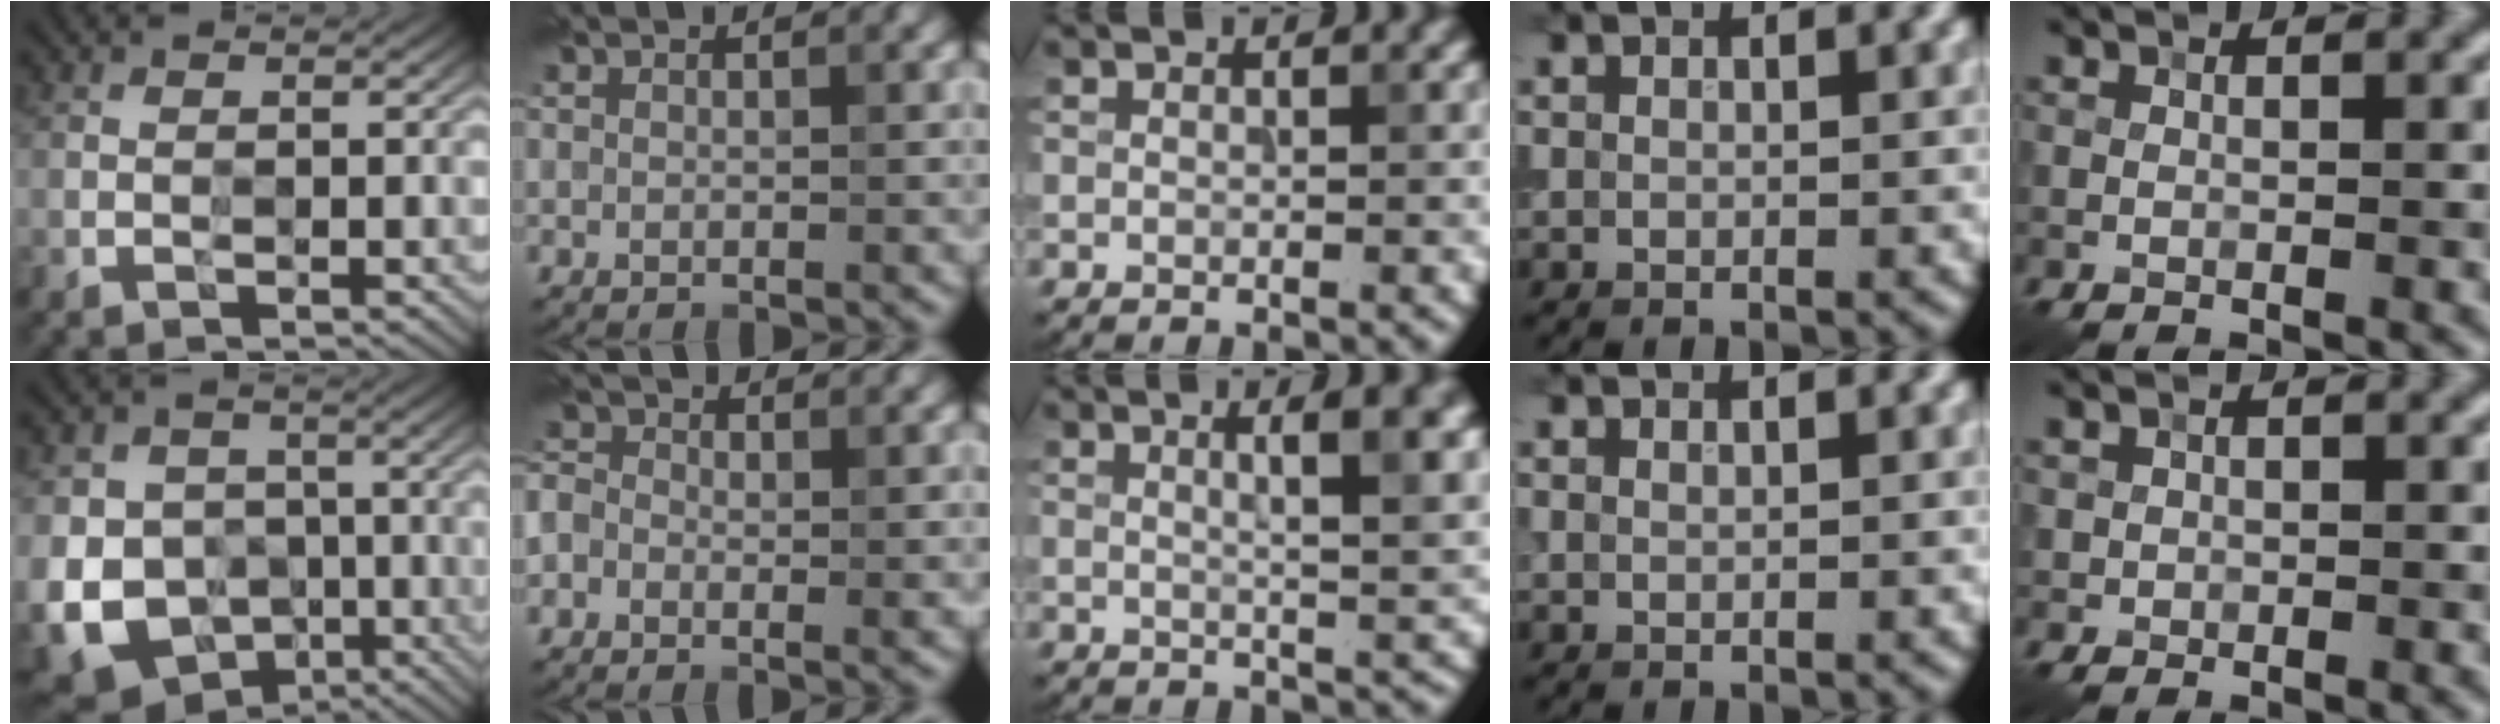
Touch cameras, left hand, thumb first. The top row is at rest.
{"thumb": {"total": 14.8, "force": [-4.3, 12.3, 7.0], "torque": [-0.181, -0.038, -0.090]}, "index": {"total": 3.5, "force": [-0.1, 2.7, 2.2], "torque": [-0.032, 0.017, -0.019]}, "middle": {"total": 6.2, "force": [1.9, 1.9, 5.6], "torque": [-0.050, 0.014, 0.018]}, "little": {"total": 0.8, "force": [0.2, 0.7, 0.1], "torque": [0.002, -0.003, 0.003]}}